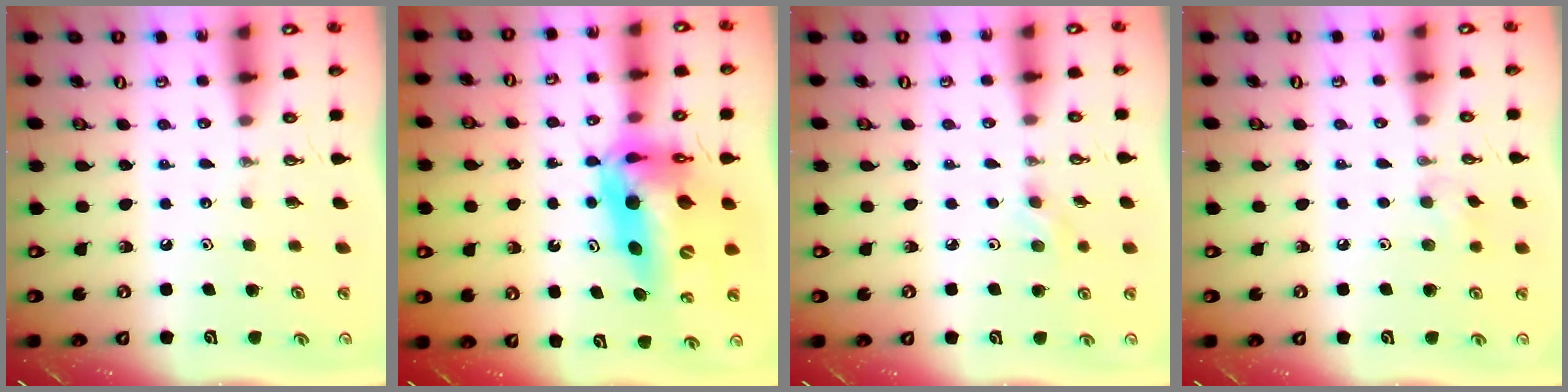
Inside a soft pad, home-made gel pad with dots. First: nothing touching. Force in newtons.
{"total": 17.9, "press": 17.4, "slide": 4.4}
{"total": 2.1, "press": 2.0, "slide": 0.5}
{"total": 5.5, "press": 5.5, "slide": 1.0}